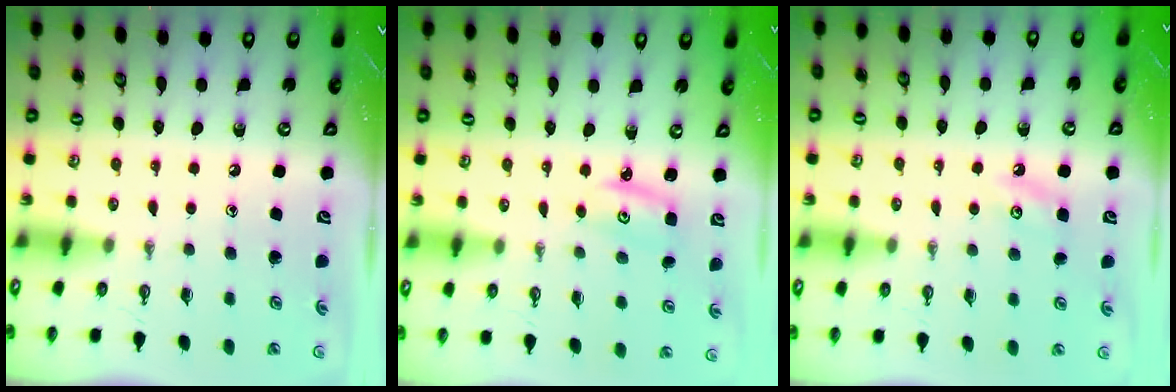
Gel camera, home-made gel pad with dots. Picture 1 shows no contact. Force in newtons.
{"total": 2.9, "press": 2.9, "slide": 0.3}
{"total": 4.3, "press": 4.3, "slide": 0.6}